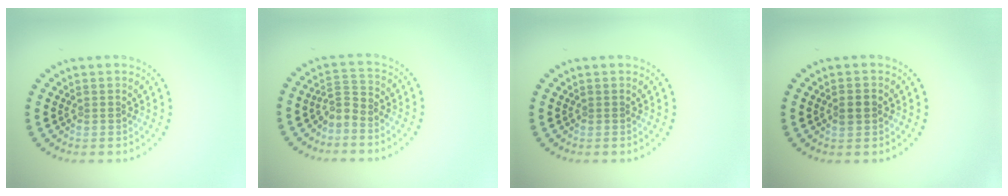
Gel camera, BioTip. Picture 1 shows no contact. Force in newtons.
{"total": 2.2, "press": 1.5, "slide": 1.6}
{"total": 0.0}
{"total": 2.0, "press": 2.0, "slide": 0.0}